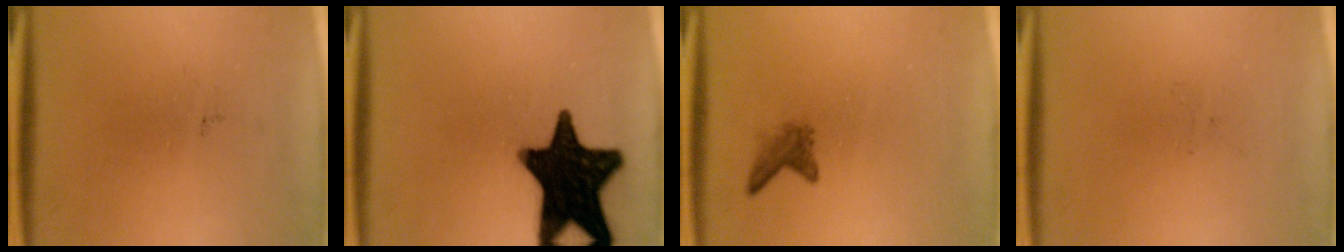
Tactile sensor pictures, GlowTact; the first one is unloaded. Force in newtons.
{"total": 19.3}
{"total": 1.7}
{"total": 0.0}